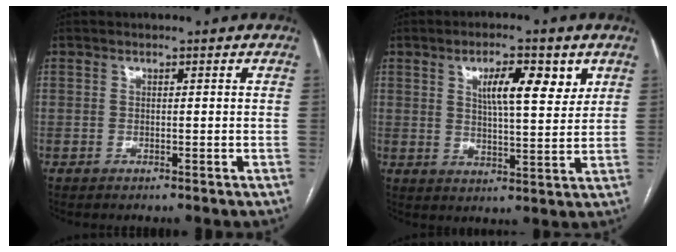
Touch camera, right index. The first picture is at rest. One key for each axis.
{"total": 8.2, "fx": 3.6, "fy": 2.2, "fz": 7.1, "tx": -0.115, "ty": 0.005, "tz": 0.058}